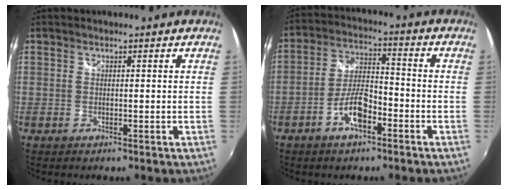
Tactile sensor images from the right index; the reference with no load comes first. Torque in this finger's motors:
{"motor_torque": [1.54, -0.33, 0.68, 0.08]}